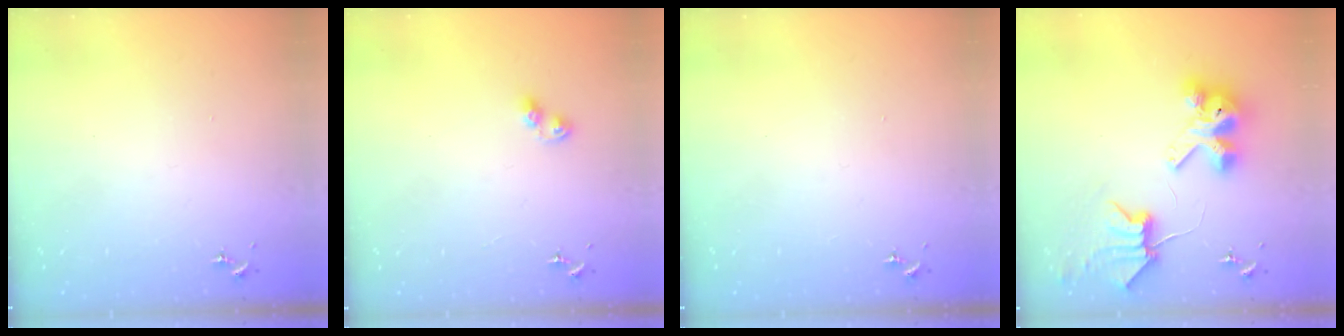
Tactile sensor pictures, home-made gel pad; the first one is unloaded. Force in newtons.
{"total": 4.5, "press": 4.5, "slide": 0.4}
{"total": 0.0}
{"total": 9.1, "press": 9.1, "slide": 1.1}